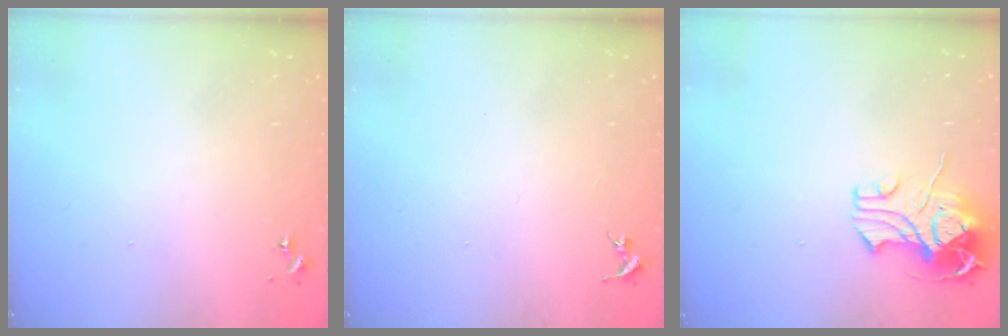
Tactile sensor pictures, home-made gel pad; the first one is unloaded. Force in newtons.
{"total": 0.0}
{"total": 10.7, "press": 10.6, "slide": 1.8}